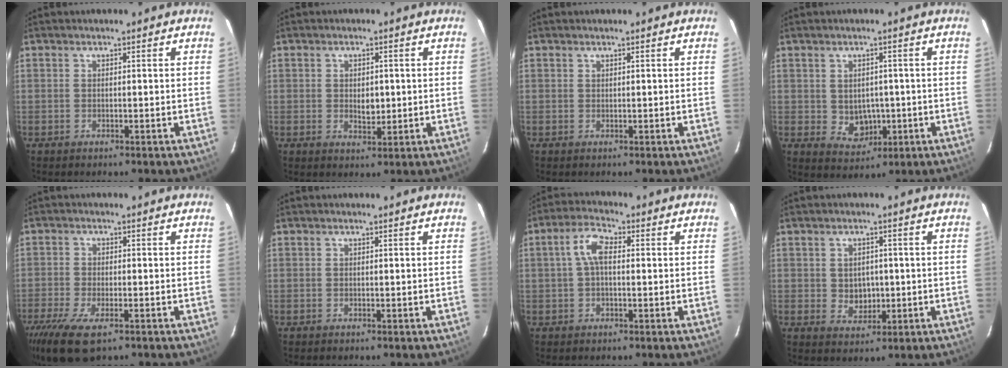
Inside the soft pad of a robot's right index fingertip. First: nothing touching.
{"total": 3.4, "force": [-0.1, 2.3, 2.6], "torque": [-0.042, -0.001, 0.002]}
{"total": 0.0}
{"total": 5.1, "force": [-0.4, 4.5, 2.4], "torque": [-0.046, 0.003, 0.011]}
{"total": 10.4, "force": [-6.7, 3.7, 7.0], "torque": [-0.166, -0.040, -0.121]}
{"total": 0.0}
{"total": 5.1, "force": [0.5, 2.4, 4.5], "torque": [-0.092, 0.016, 0.010]}
{"total": 4.3, "force": [-0.1, 3.8, 2.0], "torque": [-0.035, 0.002, 0.007]}